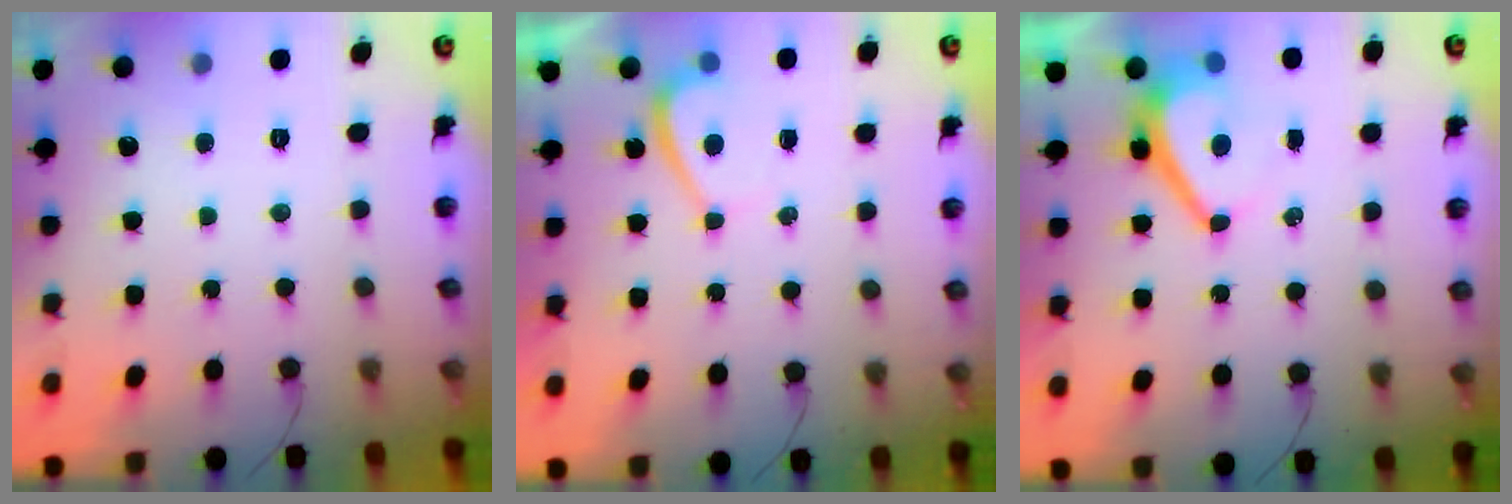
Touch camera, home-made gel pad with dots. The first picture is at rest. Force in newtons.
{"total": 2.0, "press": 1.9, "slide": 0.6}
{"total": 5.5, "press": 5.5, "slide": 0.8}